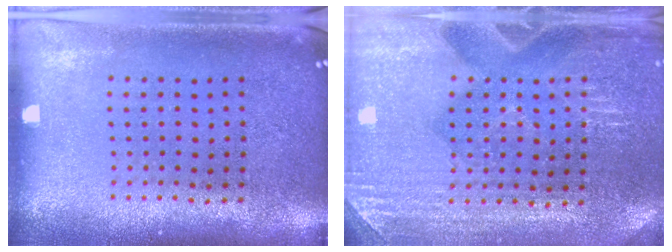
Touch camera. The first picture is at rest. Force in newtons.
{"total": 3.0, "press": 3.0, "slide": 0.2}